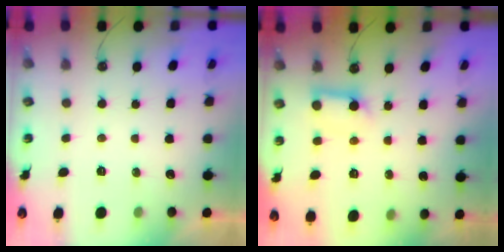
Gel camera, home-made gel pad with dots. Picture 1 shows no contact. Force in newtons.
{"total": 8.5, "press": 8.5, "slide": 0.8}